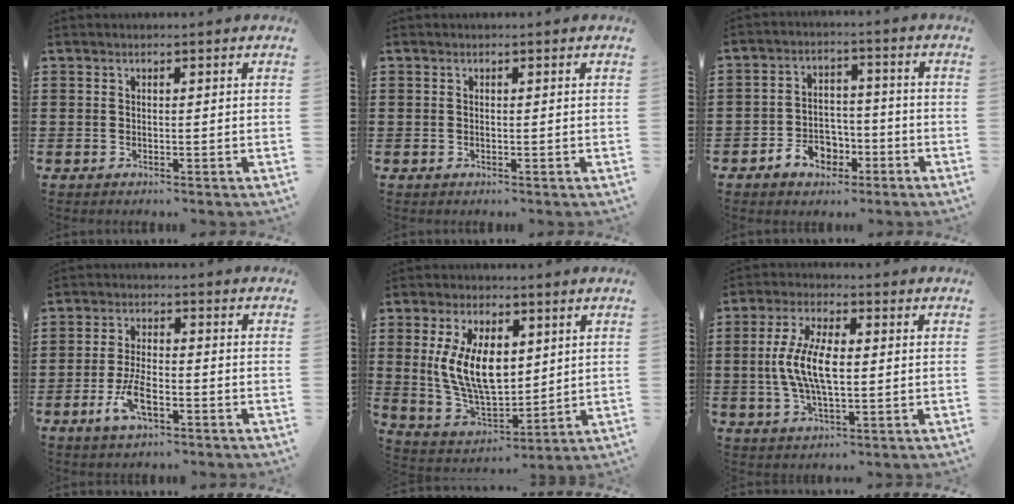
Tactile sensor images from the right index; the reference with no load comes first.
{"total": 0.0}
{"total": 5.2, "force": [-2.8, 3.8, 2.1], "torque": [-0.036, 0.011, -0.055]}
{"total": 5.5, "force": [-2.5, 2.3, 4.4], "torque": [-0.099, 0.002, -0.050]}
{"total": 10.8, "force": [2.2, 6.0, 8.8], "torque": [-0.185, 0.005, 0.040]}
{"total": 8.6, "force": [-0.1, 3.5, 7.9], "torque": [-0.178, -0.002, -0.011]}